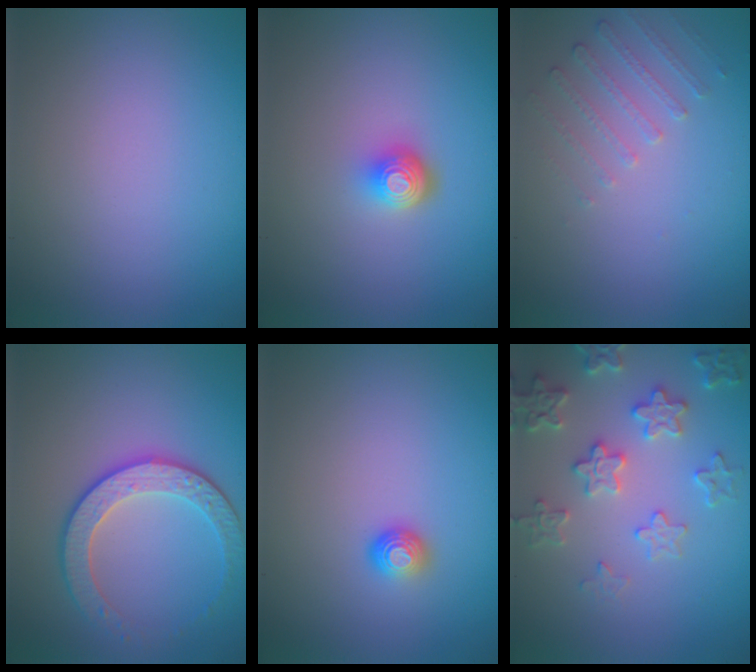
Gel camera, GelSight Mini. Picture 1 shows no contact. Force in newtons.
{"total": 2.2, "press": 1.4, "slide": 1.7}
{"total": 1.5, "press": 1.0, "slide": 1.1}
{"total": 3.7, "press": 3.3, "slide": 1.5}
{"total": 1.3, "press": 1.0, "slide": 0.9}
{"total": 4.0, "press": 3.8, "slide": 1.2}